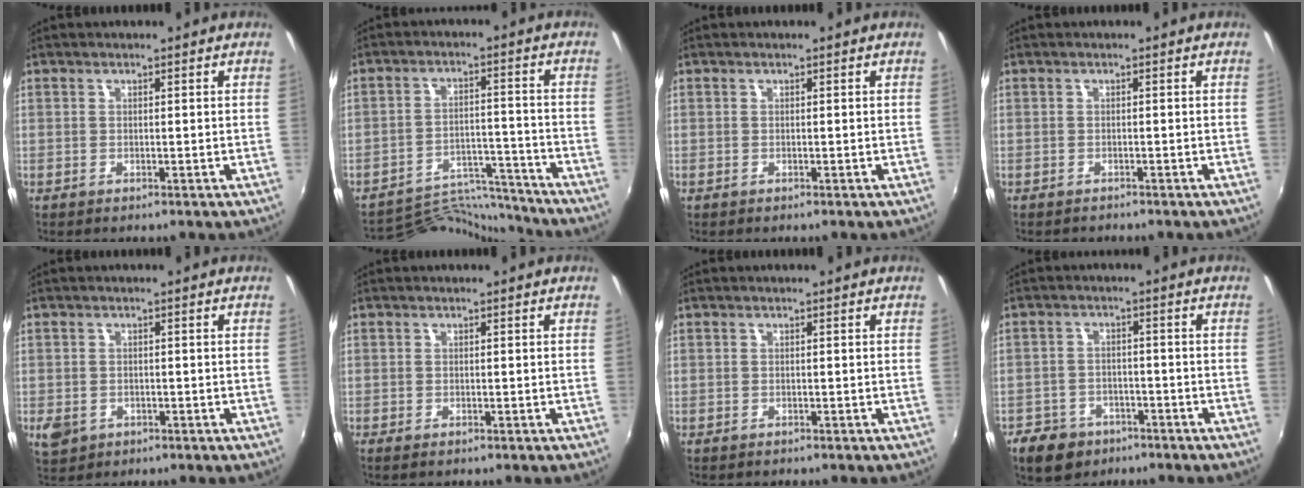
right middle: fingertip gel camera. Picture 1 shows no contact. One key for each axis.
{"total": 12.3, "fx": -12.2, "fy": 0.7, "fz": 0.6, "tx": -0.029, "ty": 0.017, "tz": -0.196}
{"total": 0.0}
{"total": 1.2, "fx": -1.1, "fy": 0.3, "fz": 0.0, "tx": -0.006, "ty": -0.004, "tz": -0.017}
{"total": 4.0, "fx": -1.4, "fy": 3.2, "fz": 1.9, "tx": -0.039, "ty": -0.007, "tz": -0.019}
{"total": 1.1, "fx": -0.9, "fy": 0.3, "fz": 0.6, "tx": -0.014, "ty": -0.005, "tz": -0.016}
{"total": 0.6, "fx": -0.6, "fy": 0.2, "fz": 0.0, "tx": -0.003, "ty": -0.002, "tz": -0.009}
{"total": 8.6, "fx": -5.7, "fy": 5.8, "fz": 2.8, "tx": -0.087, "ty": 0.004, "tz": -0.087}